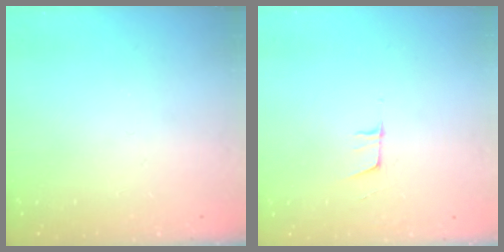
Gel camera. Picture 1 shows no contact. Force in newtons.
{"total": 5.1, "press": 4.3, "slide": 2.6}